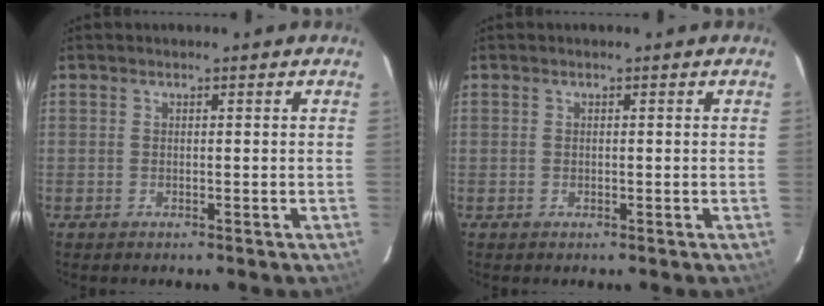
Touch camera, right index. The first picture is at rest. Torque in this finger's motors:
{"motor_torque": [-0.09, -0.01, -0.01, 0.00]}